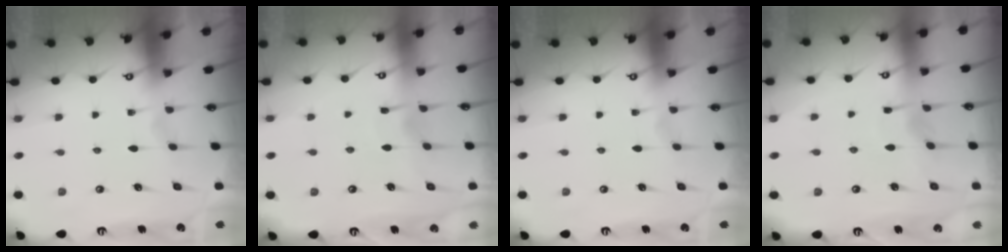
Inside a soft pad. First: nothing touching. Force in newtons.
{"total": 3.6, "press": 3.6, "slide": 0.3}
{"total": 0.0}
{"total": 2.3, "press": 2.3, "slide": 0.3}